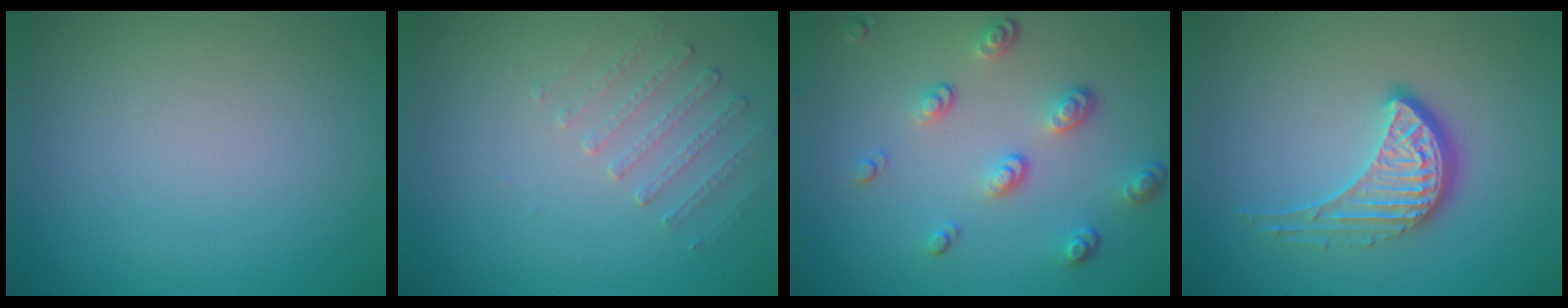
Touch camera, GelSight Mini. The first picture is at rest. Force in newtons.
{"total": 1.5, "press": 1.0, "slide": 1.1}
{"total": 3.4, "press": 2.6, "slide": 2.2}
{"total": 4.1, "press": 3.0, "slide": 2.8}